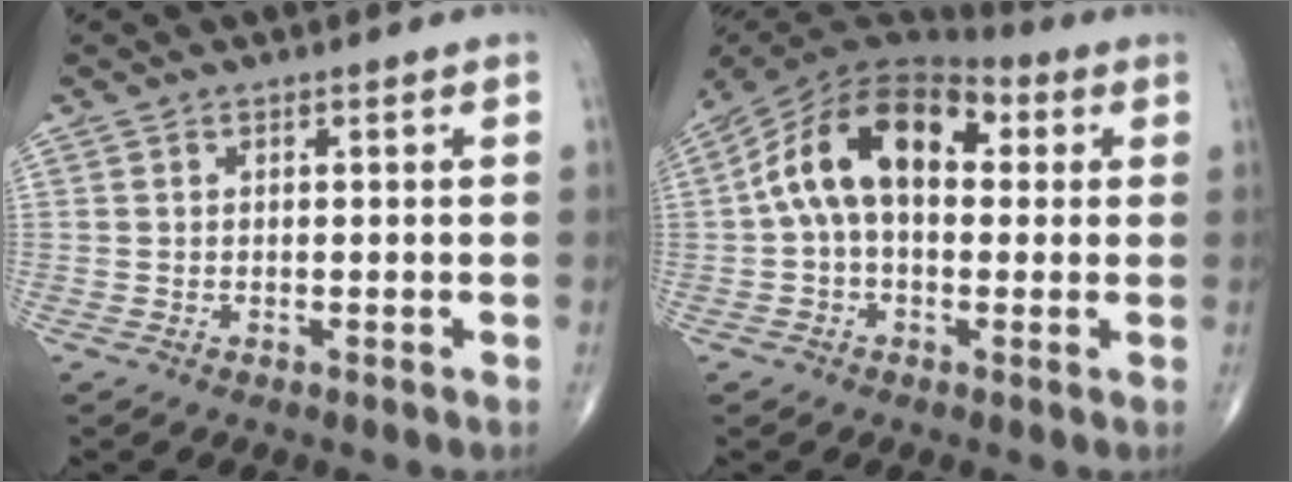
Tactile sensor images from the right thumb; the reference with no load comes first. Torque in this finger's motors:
{"motor_torque": [2.02, 2.26, 1.78, 0.16, 0.16]}